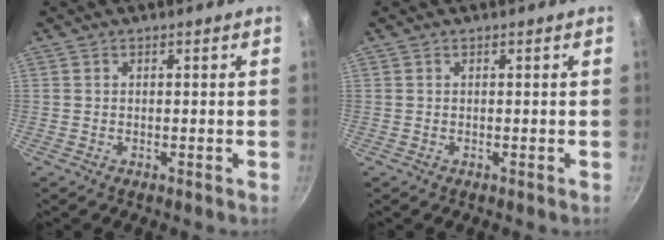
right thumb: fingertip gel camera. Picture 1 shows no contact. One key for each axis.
{"total": 0.0}